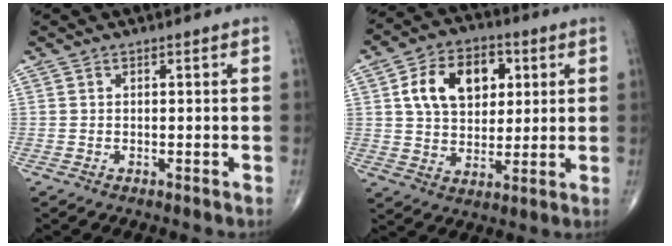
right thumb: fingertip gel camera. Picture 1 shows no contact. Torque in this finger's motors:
{"motor_torque": [0.17, 0.23, 0.23, 0.06, 0.27]}